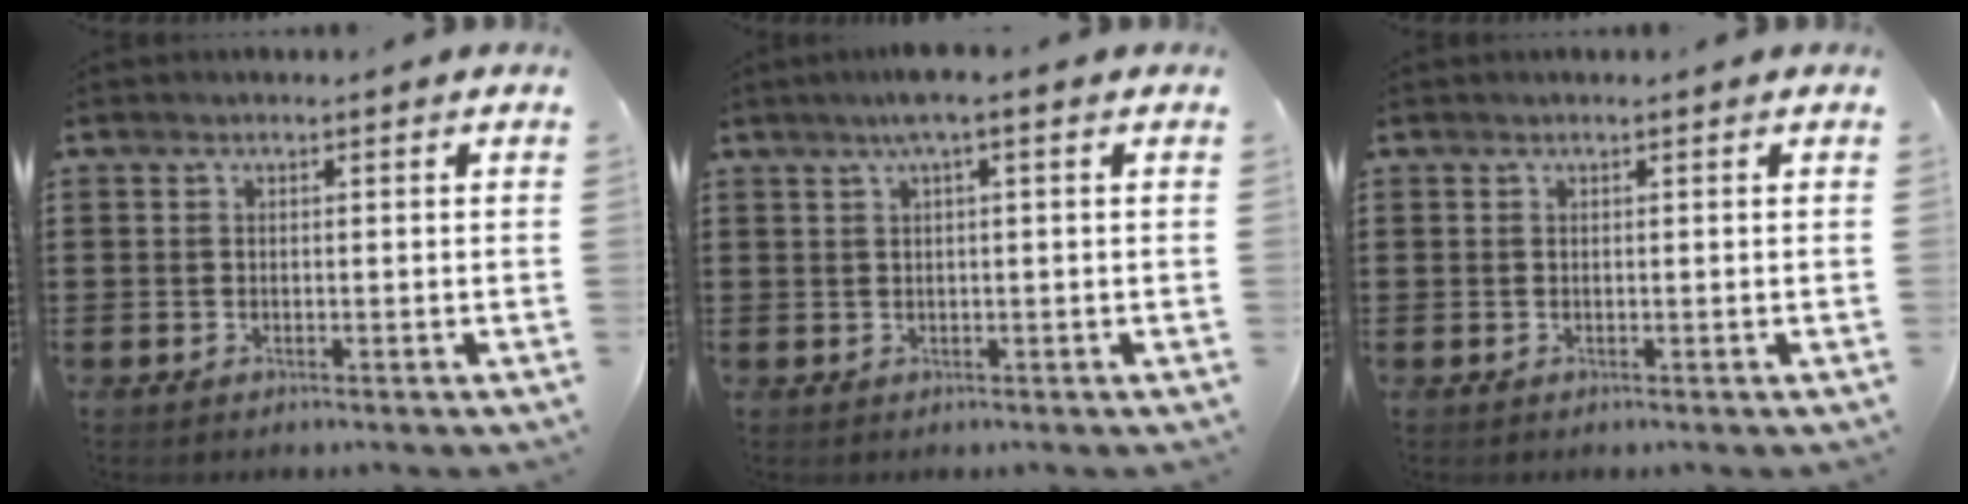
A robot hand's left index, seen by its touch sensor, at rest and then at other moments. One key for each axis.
{"total": 2.4, "fx": 1.0, "fy": -0.1, "fz": 2.2, "tx": -0.042, "ty": 0.000, "tz": 0.017}
{"total": 0.0}